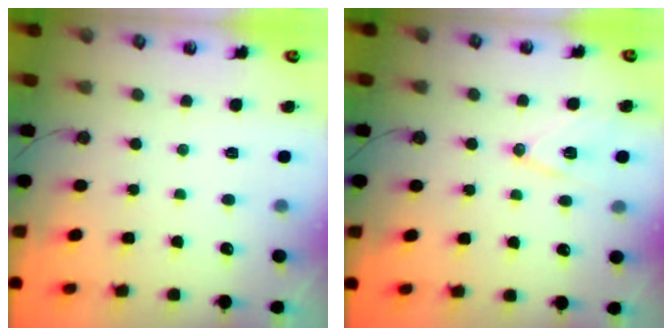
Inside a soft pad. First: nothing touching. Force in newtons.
{"total": 11.2, "press": 10.7, "slide": 3.4}